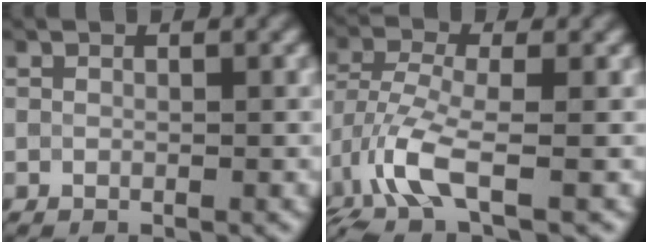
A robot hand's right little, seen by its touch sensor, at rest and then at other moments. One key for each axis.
{"total": 5.7, "fx": -2.3, "fy": 1.9, "fz": 4.8, "tx": -0.112, "ty": -0.006, "tz": -0.054}